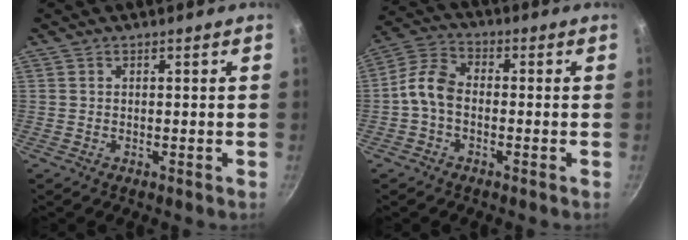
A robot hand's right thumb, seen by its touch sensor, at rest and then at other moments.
{"total": 5.2, "force": [-1.5, 3.2, 3.8], "torque": [-0.082, 0.029, -0.041]}